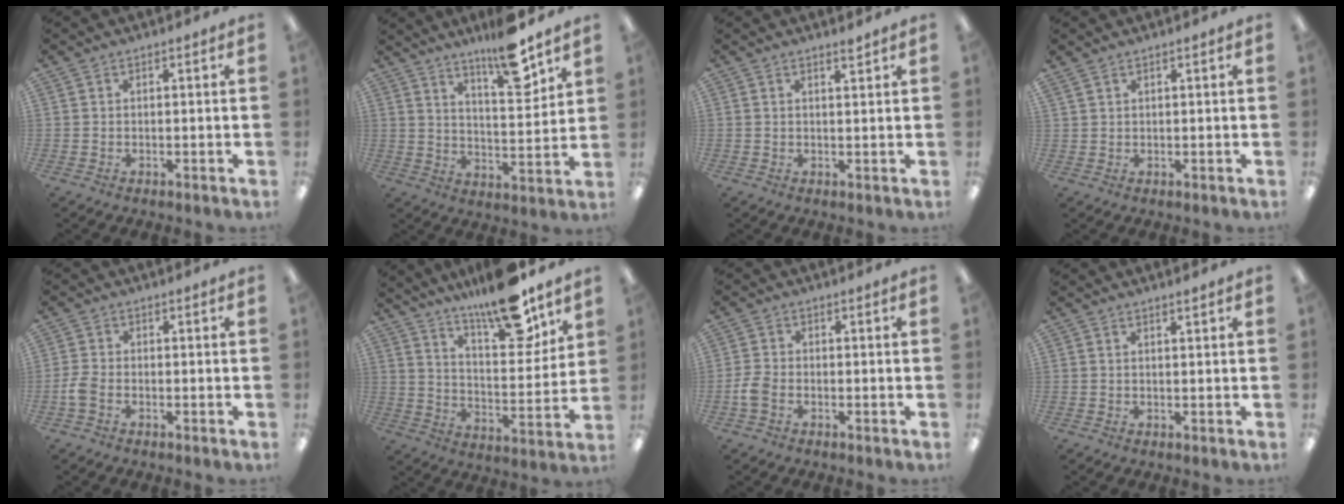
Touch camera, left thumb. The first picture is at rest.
{"total": 12.8, "force": [10.0, 2.6, 7.5], "torque": [-0.108, -0.065, 0.166]}
{"total": 1.8, "force": [1.6, 0.0, 0.8], "torque": [-0.010, -0.006, 0.027]}
{"total": 1.9, "force": [1.5, 0.7, 0.8], "torque": [-0.019, -0.001, 0.029]}
{"total": 3.1, "force": [-1.2, 1.9, 2.2], "torque": [-0.048, 0.002, -0.023]}
{"total": 17.0, "force": [13.8, 4.6, 8.8], "torque": [-0.140, -0.093, 0.232]}
{"total": 3.5, "force": [-1.4, 2.2, 2.3], "torque": [-0.051, 0.003, -0.026]}
{"total": 0.9, "force": [0.8, 0.0, 0.5], "torque": [-0.010, 0.000, 0.013]}